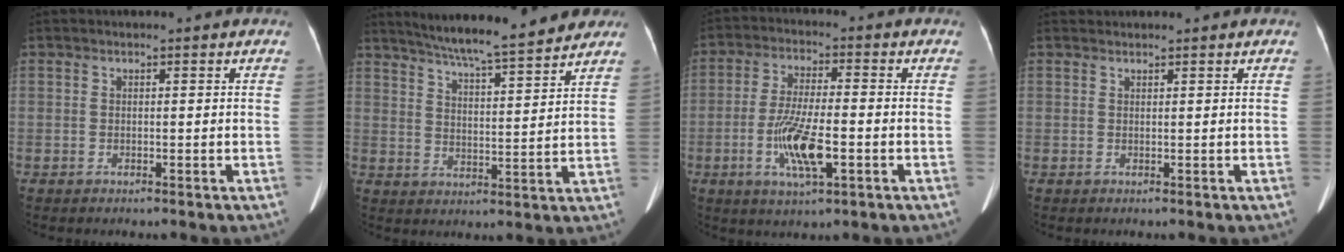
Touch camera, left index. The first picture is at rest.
{"total": 15.6, "force": [13.8, 0.9, 7.4], "torque": [-0.117, 0.012, 0.201]}
{"total": 9.6, "force": [-3.0, 2.0, 8.9], "torque": [-0.178, -0.007, -0.053]}
{"total": 0.6, "force": [0.6, 0.1, -0.1], "torque": [-0.004, 0.017, 0.015]}